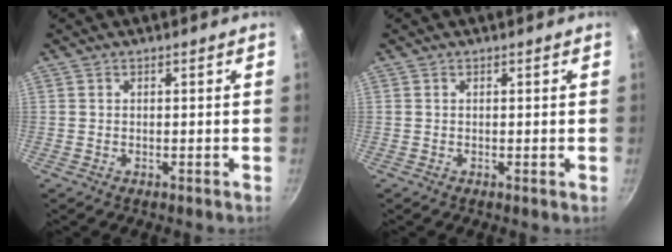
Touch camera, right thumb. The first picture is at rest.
{"total": 0.0}